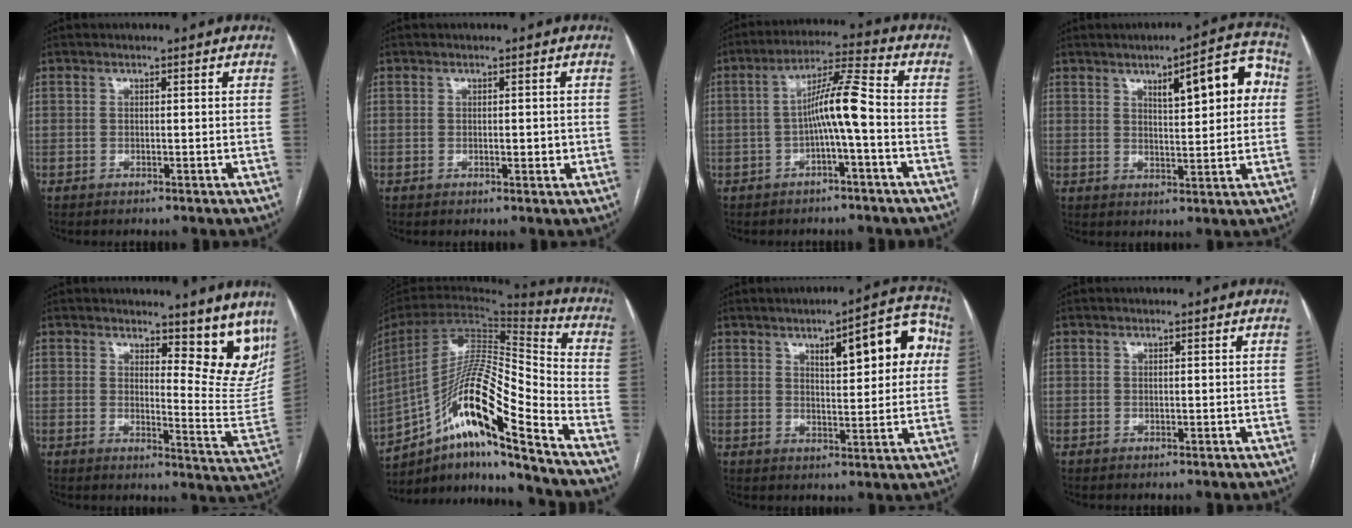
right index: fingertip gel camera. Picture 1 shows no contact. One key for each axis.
{"total": 1.4, "fx": -0.1, "fy": 0.7, "fz": 1.2, "tx": -0.017, "ty": -0.001, "tz": 0.000}
{"total": 7.6, "fx": -1.4, "fy": 0.0, "fz": 7.5, "tx": -0.135, "ty": 0.023, "tz": -0.026}
{"total": 10.5, "fx": 3.3, "fy": 2.7, "fz": 9.6, "tx": -0.125, "ty": 0.024, "tz": 0.044}
{"total": 11.8, "fx": 10.1, "fy": 3.3, "fz": 5.0, "tx": -0.029, "ty": -0.048, "tz": 0.102}
{"total": 20.3, "fx": -12.6, "fy": 1.0, "fz": 15.9, "tx": -0.300, "ty": 0.005, "tz": -0.229}
{"total": 11.7, "fx": 4.0, "fy": 3.4, "fz": 10.4, "tx": -0.127, "ty": 0.025, "tz": 0.052}
{"total": 0.0}